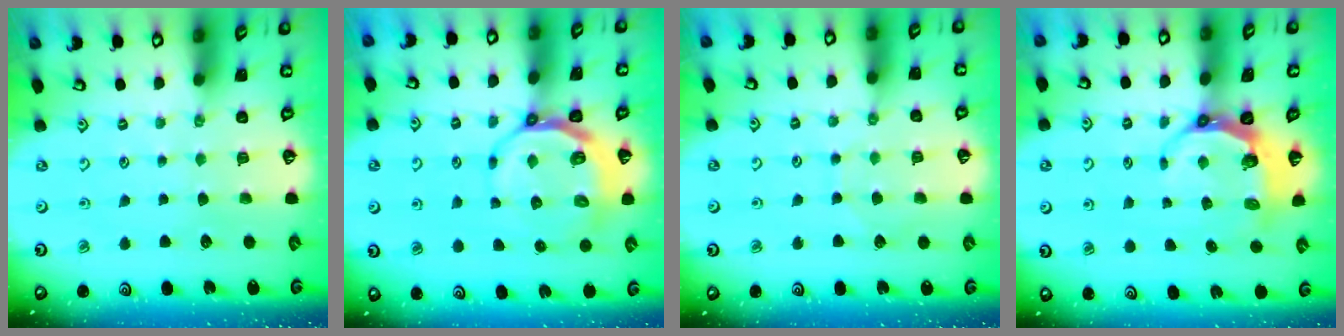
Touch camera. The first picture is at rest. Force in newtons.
{"total": 8.0, "press": 7.3, "slide": 3.3}
{"total": 4.7, "press": 4.6, "slide": 0.6}
{"total": 6.8, "press": 5.8, "slide": 3.7}